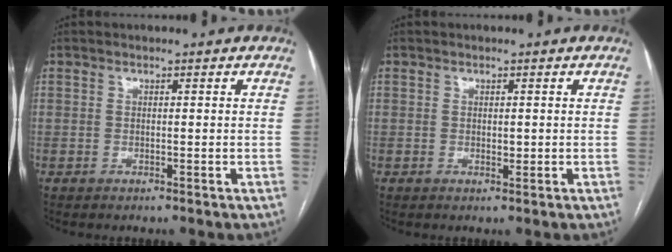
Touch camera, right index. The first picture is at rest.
{"total": 0.8, "force": [0.1, 0.5, 0.7], "torque": [-0.008, -0.002, 0.004]}